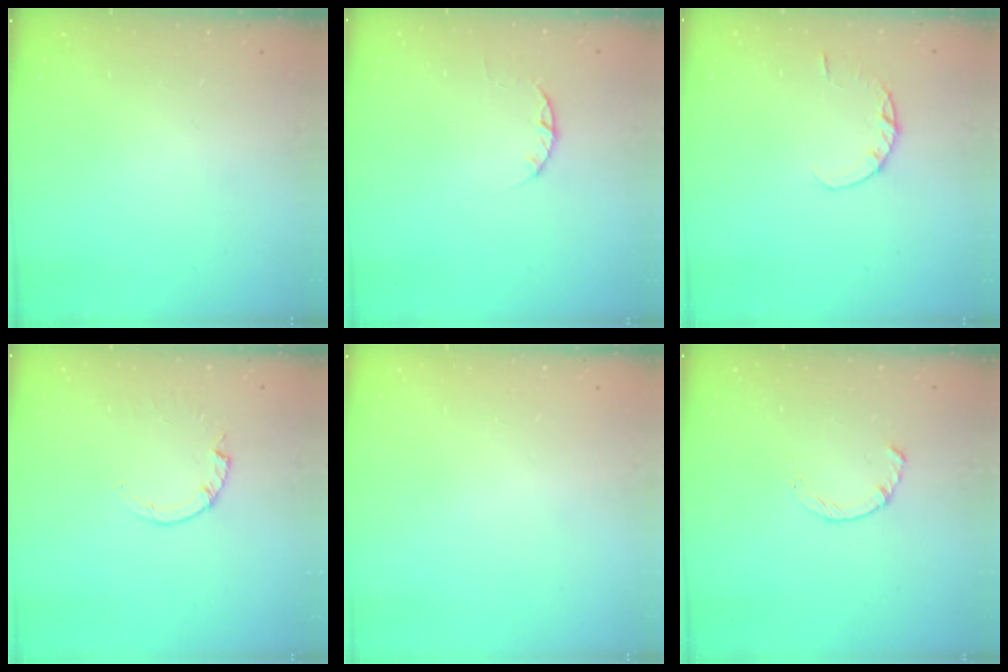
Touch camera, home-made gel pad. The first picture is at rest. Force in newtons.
{"total": 2.4, "press": 2.4, "slide": 0.4}
{"total": 1.8, "press": 1.8, "slide": 0.3}
{"total": 1.0, "press": 0.9, "slide": 0.3}
{"total": 2.6, "press": 2.6, "slide": 0.2}
{"total": 2.2, "press": 2.2, "slide": 0.4}